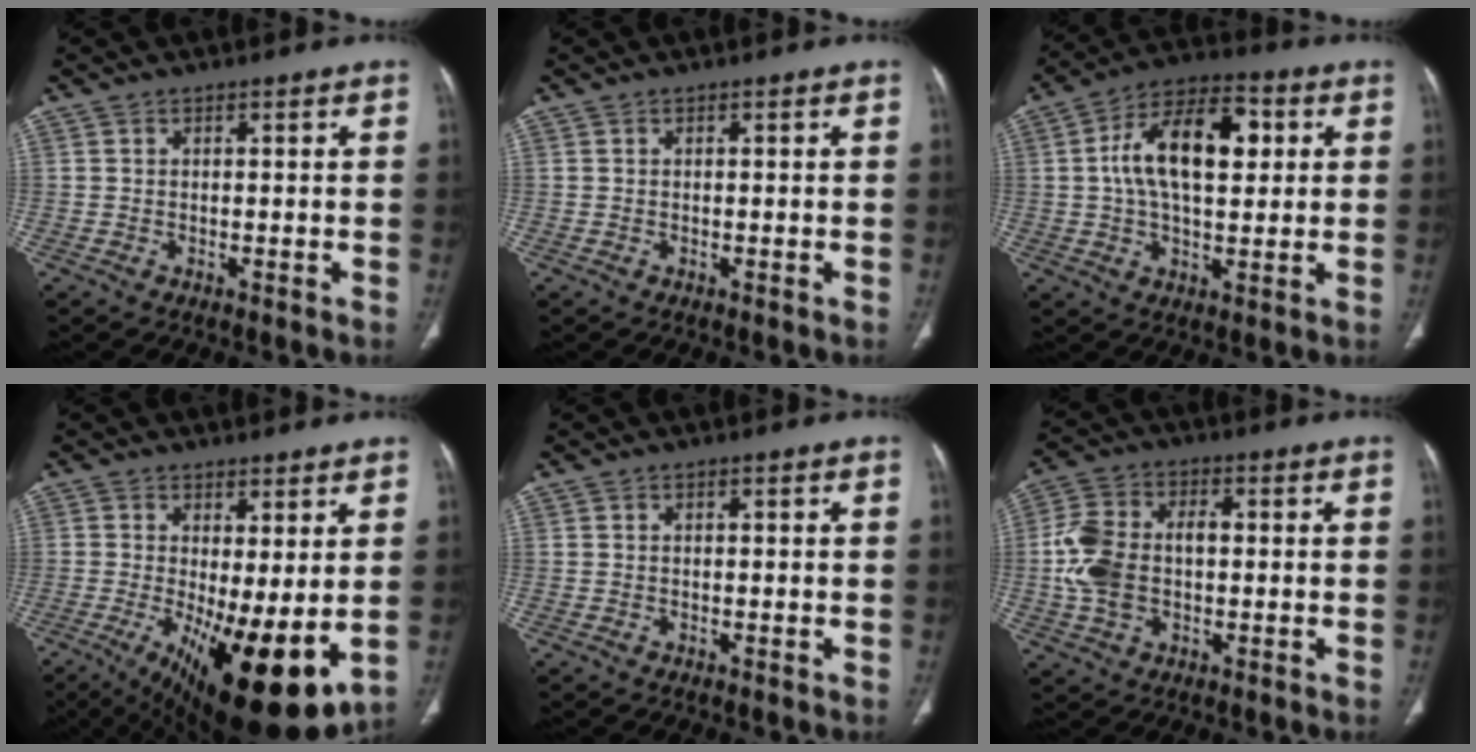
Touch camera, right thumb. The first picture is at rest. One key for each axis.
{"total": 0.0}
{"total": 15.6, "fx": 2.7, "fy": 8.2, "fz": 13.0, "tx": -0.211, "ty": 0.020, "tz": 0.040}
{"total": 16.2, "fx": -2.8, "fy": 5.4, "fz": 15.0, "tx": -0.226, "ty": -0.030, "tz": -0.020}
{"total": 0.0}
{"total": 11.4, "fx": -0.4, "fy": 7.5, "fz": 8.6, "tx": -0.179, "ty": 0.028, "tz": -0.010}